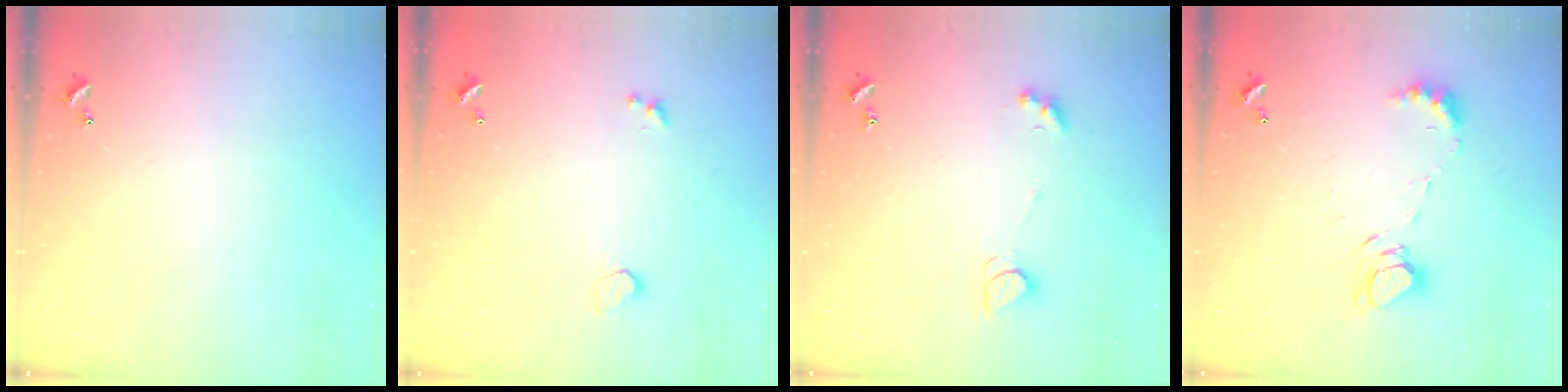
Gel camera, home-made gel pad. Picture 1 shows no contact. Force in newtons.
{"total": 1.0, "press": 0.7, "slide": 0.7}
{"total": 2.2, "press": 2.2, "slide": 0.4}
{"total": 8.4, "press": 8.4, "slide": 1.0}